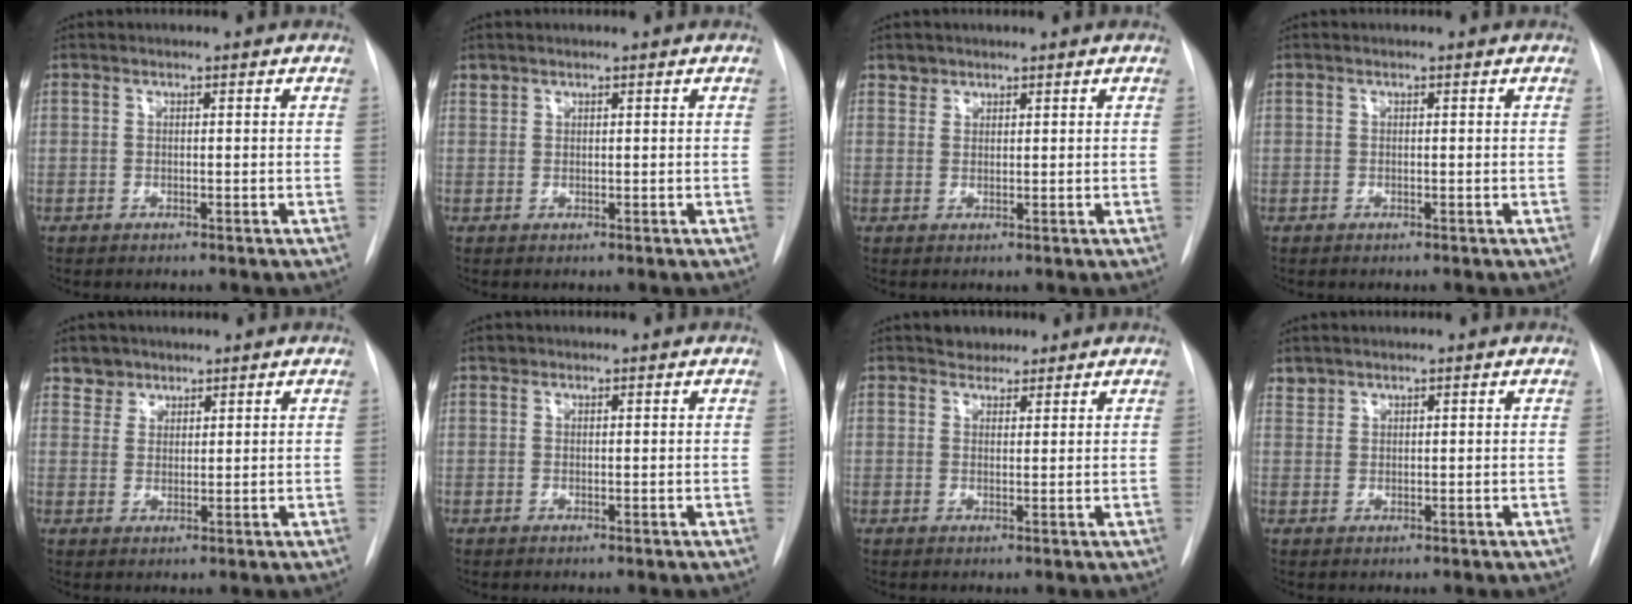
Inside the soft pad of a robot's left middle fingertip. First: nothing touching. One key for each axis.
{"total": 0.7, "fx": 0.6, "fy": 0.2, "fz": -0.1, "tx": 0.002, "ty": 0.000, "tz": 0.010}
{"total": 1.5, "fx": 1.1, "fy": 0.9, "fz": -0.2, "tx": 0.012, "ty": 0.005, "tz": 0.015}
{"total": 0.0}
{"total": 3.0, "fx": 2.3, "fy": 1.9, "fz": -0.3, "tx": 0.017, "ty": 0.005, "tz": 0.036}
{"total": 0.5, "fx": 0.4, "fy": 0.3, "fz": 0.0, "tx": 0.001, "ty": 0.006, "tz": 0.004}
{"total": 2.4, "fx": 2.0, "fy": 1.4, "fz": 0.2, "tx": -0.001, "ty": 0.006, "tz": 0.028}
{"total": 1.3, "fx": 1.2, "fy": 0.4, "fz": -0.2, "tx": 0.006, "ty": 0.003, "tz": 0.023}